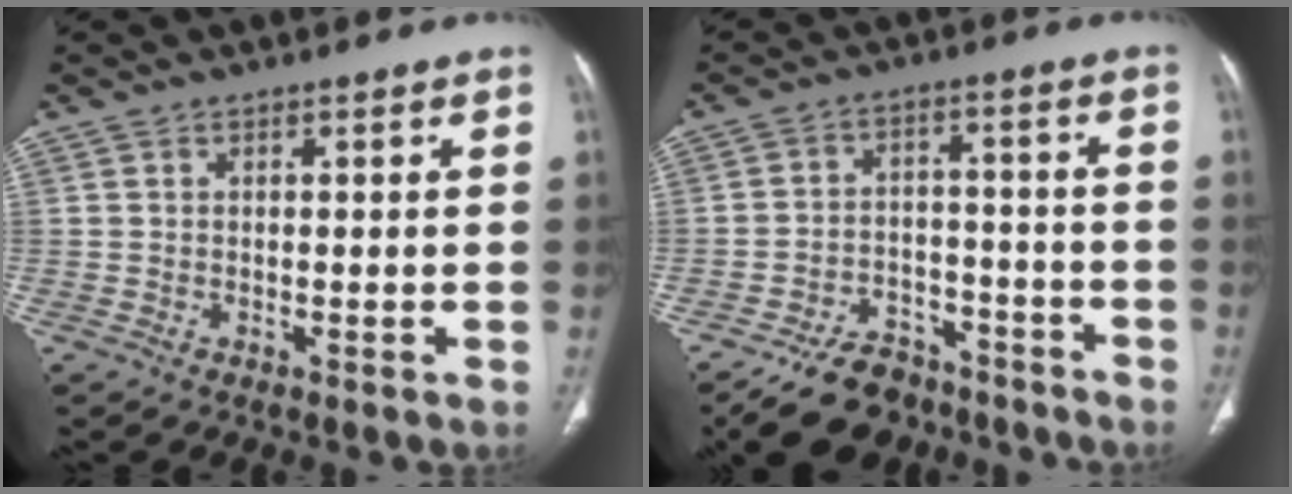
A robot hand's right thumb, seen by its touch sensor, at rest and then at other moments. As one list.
[{"total": 13.0, "force": [-10.3, 7.1, 3.7], "torque": [-0.042, 0.070, -0.160]}]